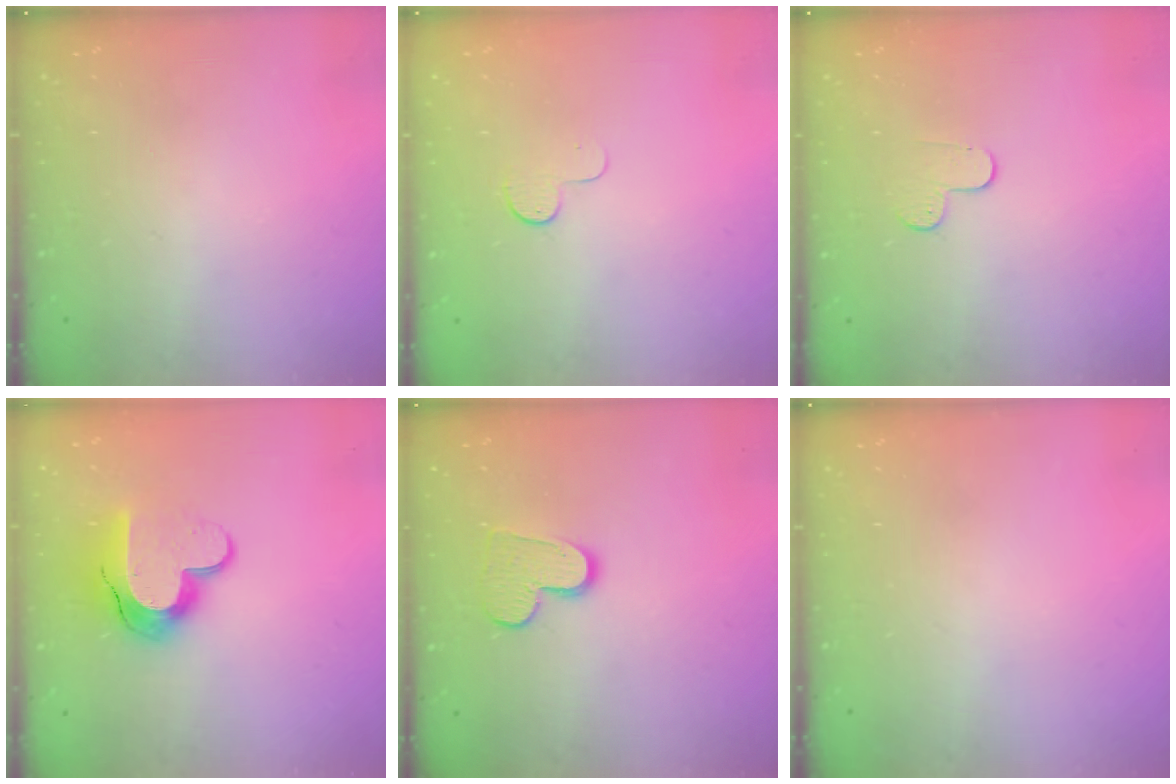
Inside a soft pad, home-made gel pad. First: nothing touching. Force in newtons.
{"total": 4.6, "press": 4.6, "slide": 0.4}
{"total": 5.9, "press": 5.9, "slide": 0.5}
{"total": 14.0, "press": 14.0, "slide": 1.0}
{"total": 9.4, "press": 9.4, "slide": 0.6}
{"total": 0.0}